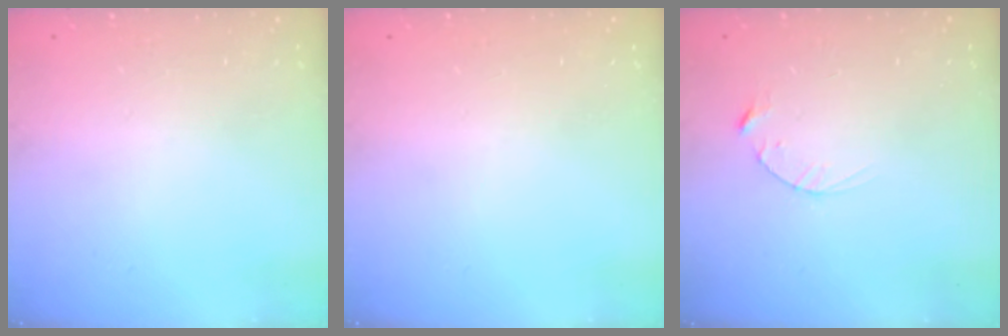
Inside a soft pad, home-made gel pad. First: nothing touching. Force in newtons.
{"total": 0.0}
{"total": 2.5, "press": 2.5, "slide": 0.4}